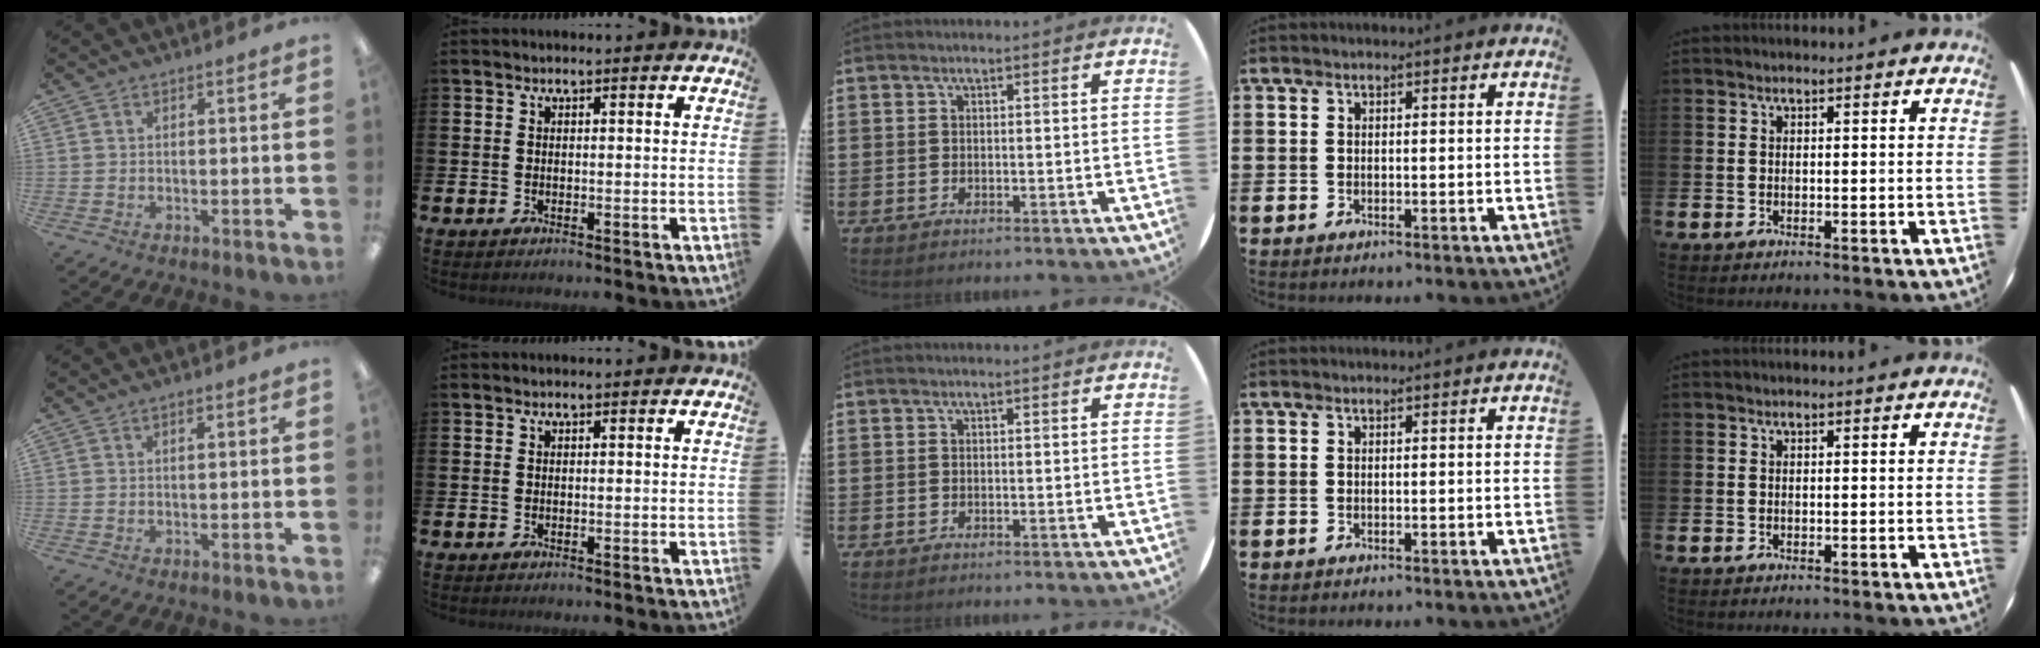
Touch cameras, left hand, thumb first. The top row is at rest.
{"thumb": {"total": 0.9, "force": [0.6, 0.2, 0.6], "torque": [-0.006, -0.001, 0.007]}}